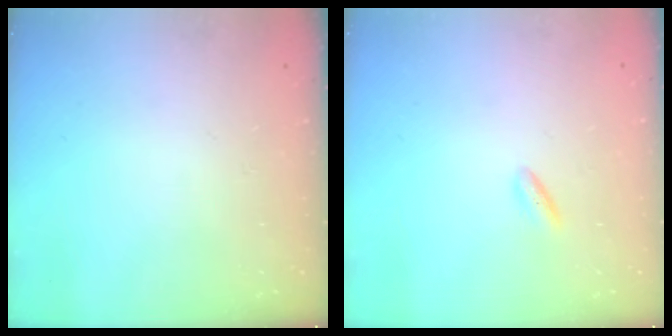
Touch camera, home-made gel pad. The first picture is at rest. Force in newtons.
{"total": 2.0, "press": 1.9, "slide": 0.6}